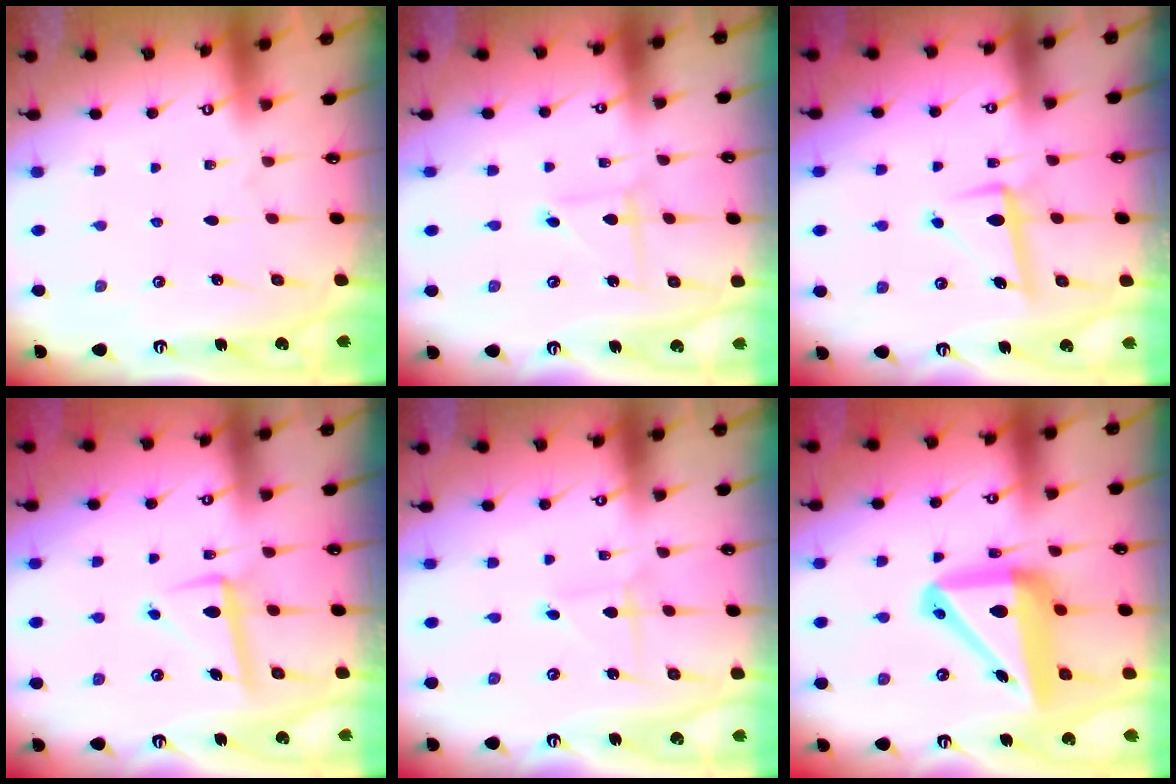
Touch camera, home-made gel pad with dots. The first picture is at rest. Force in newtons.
{"total": 1.8, "press": 1.8, "slide": 0.2}
{"total": 6.8, "press": 6.6, "slide": 1.5}
{"total": 7.2, "press": 6.9, "slide": 1.9}
{"total": 1.7, "press": 1.7, "slide": 0.2}
{"total": 16.7, "press": 16.6, "slide": 2.2}